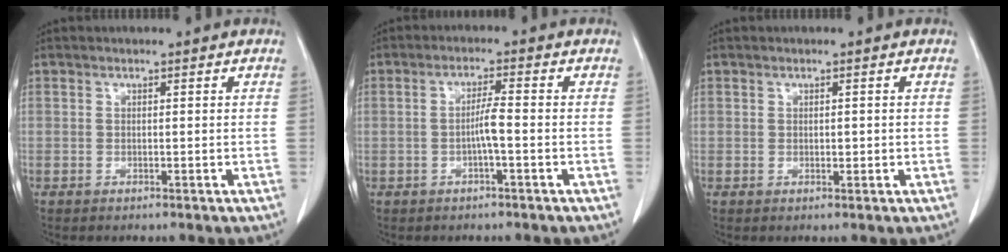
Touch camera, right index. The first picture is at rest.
{"total": 3.6, "force": [-0.9, 0.4, 3.5], "torque": [-0.069, 0.007, -0.014]}
{"total": 1.4, "force": [-0.1, 0.9, 1.1], "torque": [-0.022, 0.000, 0.002]}